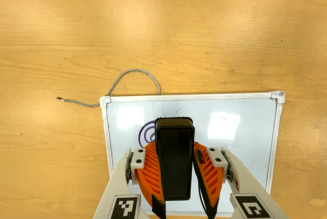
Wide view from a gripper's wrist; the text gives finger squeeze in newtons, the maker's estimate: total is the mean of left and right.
{"total": 7.1, "left": 6.3, "right": 8.0}